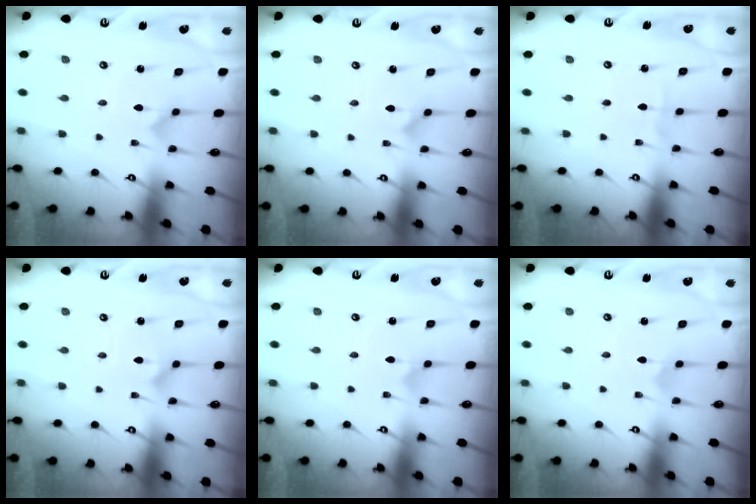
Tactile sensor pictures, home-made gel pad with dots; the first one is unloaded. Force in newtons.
{"total": 1.0, "press": 1.0, "slide": 0.2}
{"total": 2.3, "press": 2.3, "slide": 0.3}
{"total": 3.6, "press": 3.6, "slide": 0.3}
{"total": 1.4, "press": 1.4, "slide": 0.0}
{"total": 1.4, "press": 1.4, "slide": 0.1}